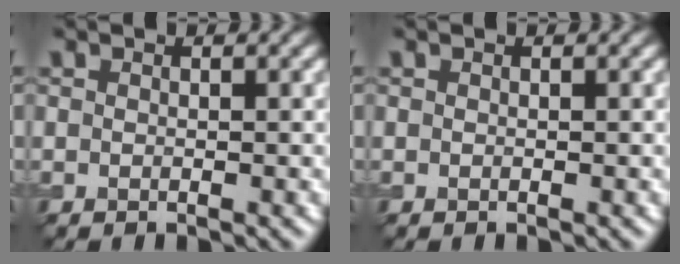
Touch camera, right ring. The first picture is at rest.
{"total": 0.0}